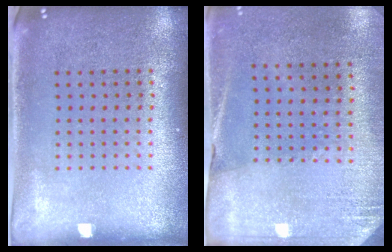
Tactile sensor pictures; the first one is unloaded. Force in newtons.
{"total": 2.7, "press": 2.4, "slide": 1.2}